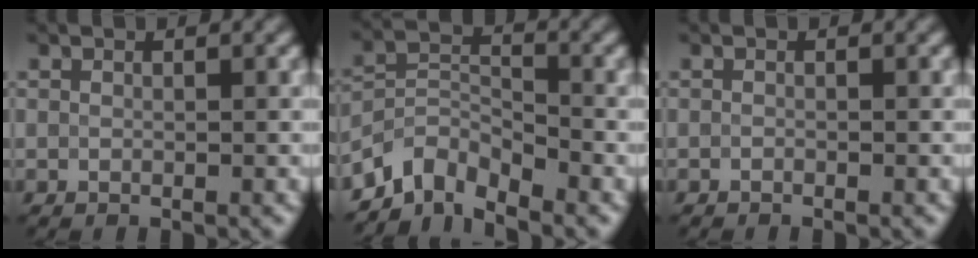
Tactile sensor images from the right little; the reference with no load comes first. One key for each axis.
{"total": 4.2, "fx": -3.7, "fy": 1.7, "fz": 1.1, "tx": -0.009, "ty": 0.001, "tz": -0.083}
{"total": 0.0}